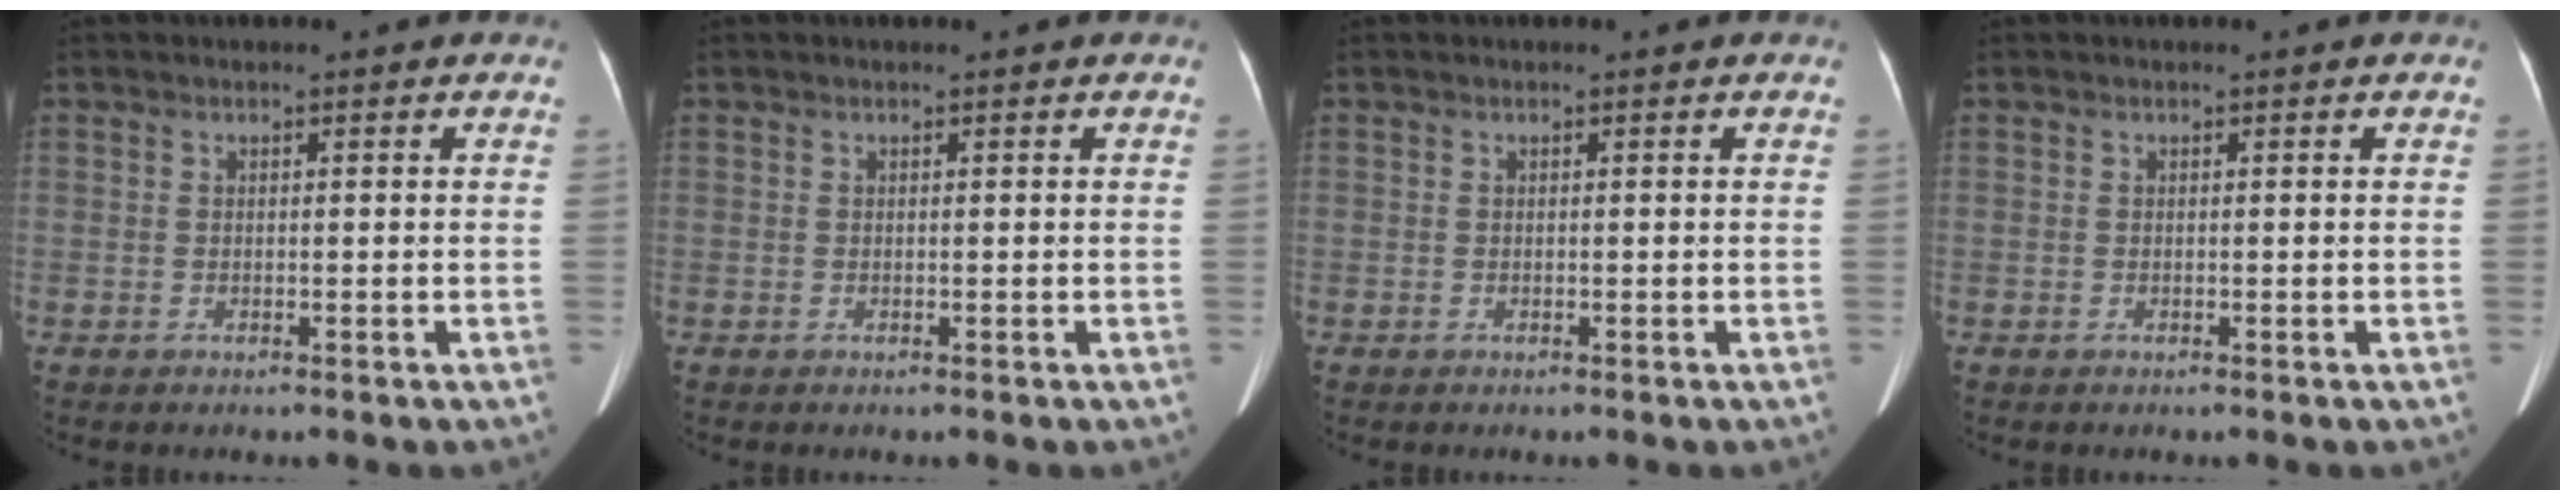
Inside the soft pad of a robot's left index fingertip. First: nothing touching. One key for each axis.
{"total": 0.0}
{"total": 0.0}
{"total": 0.0}